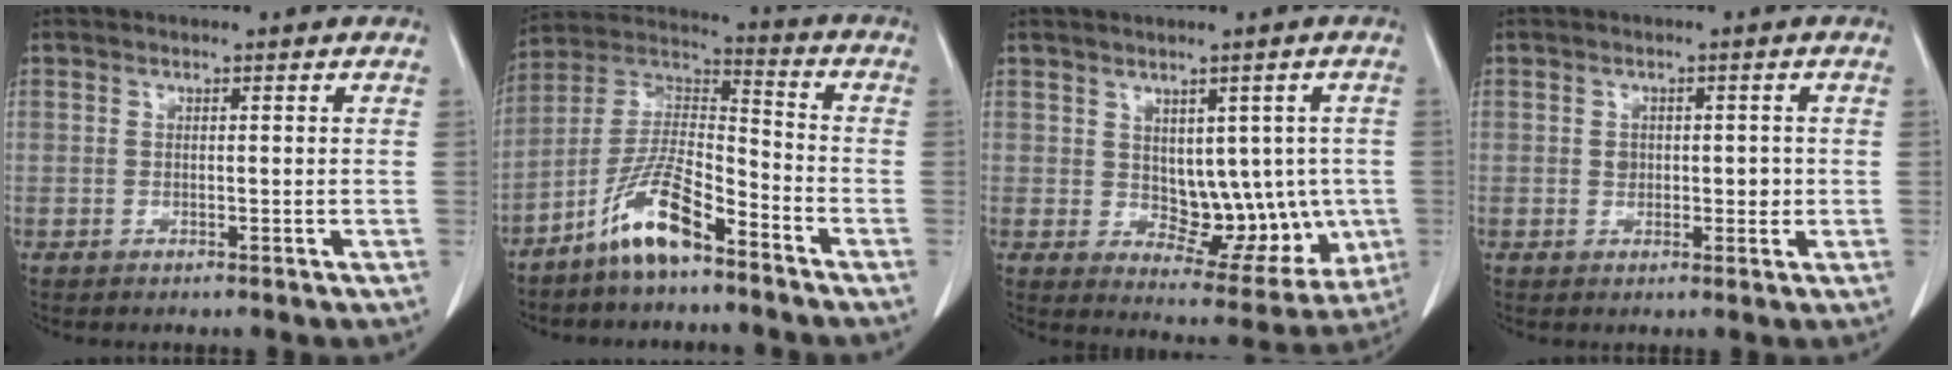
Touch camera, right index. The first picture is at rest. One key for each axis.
{"total": 11.3, "fx": -7.5, "fy": 2.5, "fz": 8.1, "tx": -0.174, "ty": 0.004, "tz": -0.143}
{"total": 10.3, "fx": 0.1, "fy": 6.2, "fz": 8.3, "tx": -0.086, "ty": 0.007, "tz": 0.026}
{"total": 2.8, "fx": 0.0, "fy": 2.0, "fz": 1.9, "tx": -0.027, "ty": 0.004, "tz": 0.004}